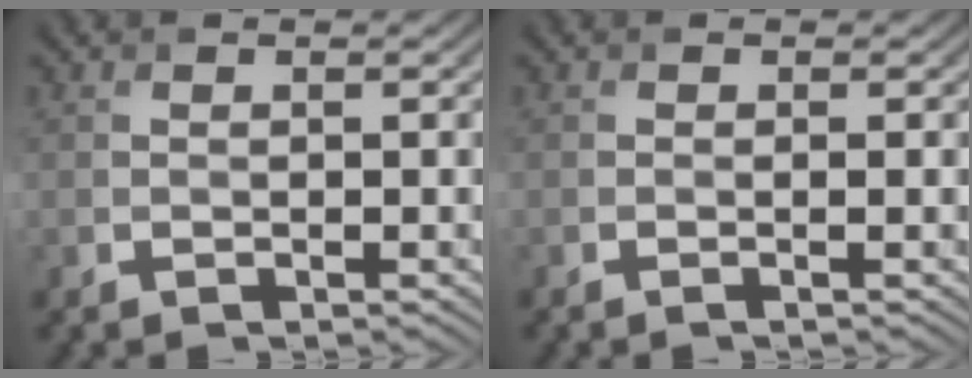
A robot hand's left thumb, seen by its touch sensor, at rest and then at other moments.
{"total": 0.9, "force": [-0.2, 0.0, 0.8], "torque": [-0.013, -0.001, -0.007]}